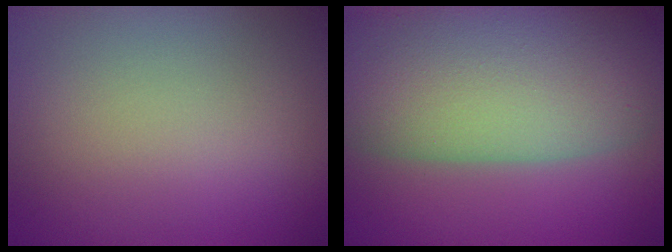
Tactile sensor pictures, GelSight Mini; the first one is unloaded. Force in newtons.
{"total": 13.7, "press": 13.7, "slide": 0.9}